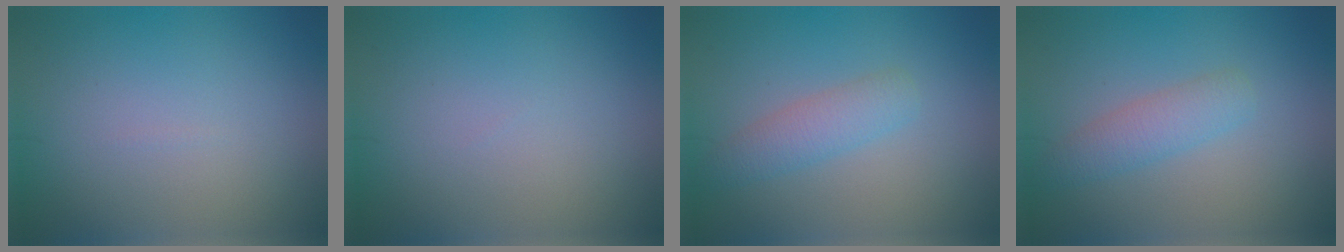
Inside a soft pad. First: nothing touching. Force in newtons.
{"total": 0.0}
{"total": 2.5, "press": 2.5, "slide": 0.1}
{"total": 2.5, "press": 2.5, "slide": 0.1}